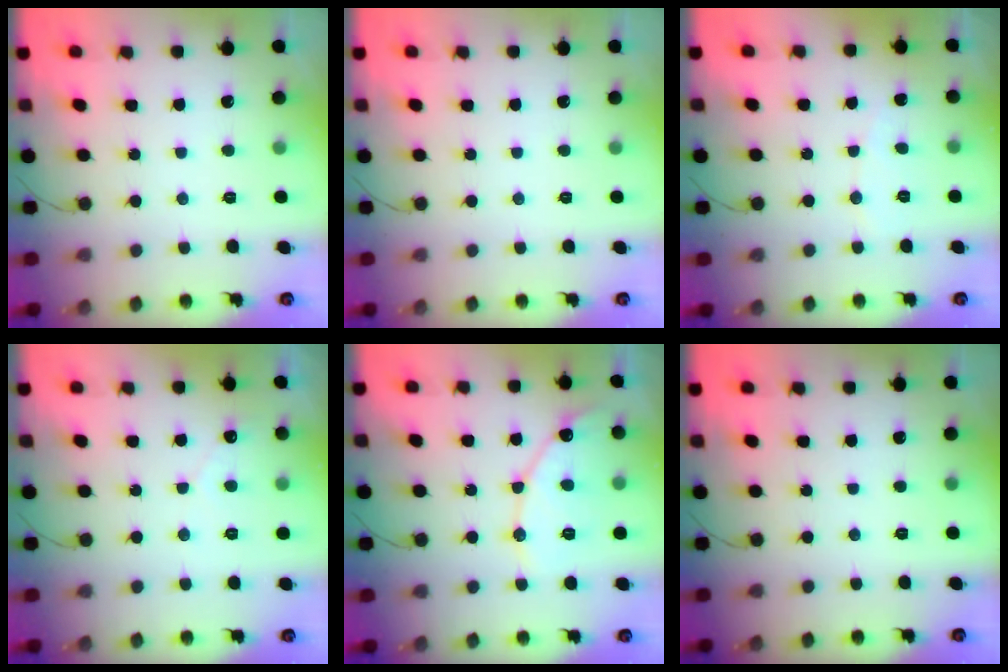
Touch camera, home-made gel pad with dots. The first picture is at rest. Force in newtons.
{"total": 0.0}
{"total": 3.0, "press": 3.0, "slide": 0.3}
{"total": 2.2, "press": 2.2, "slide": 0.1}
{"total": 11.5, "press": 11.5, "slide": 0.8}
{"total": 0.0}